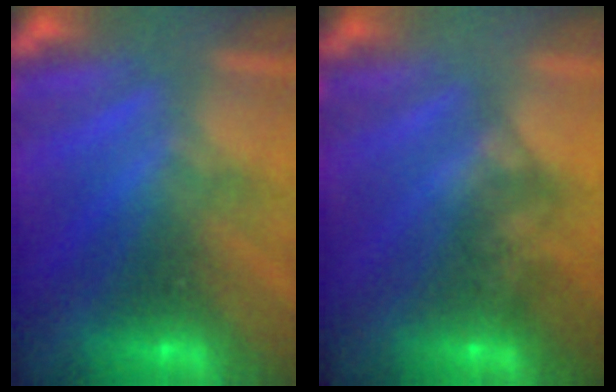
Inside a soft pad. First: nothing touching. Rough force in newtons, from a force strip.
{"total": 1.6}